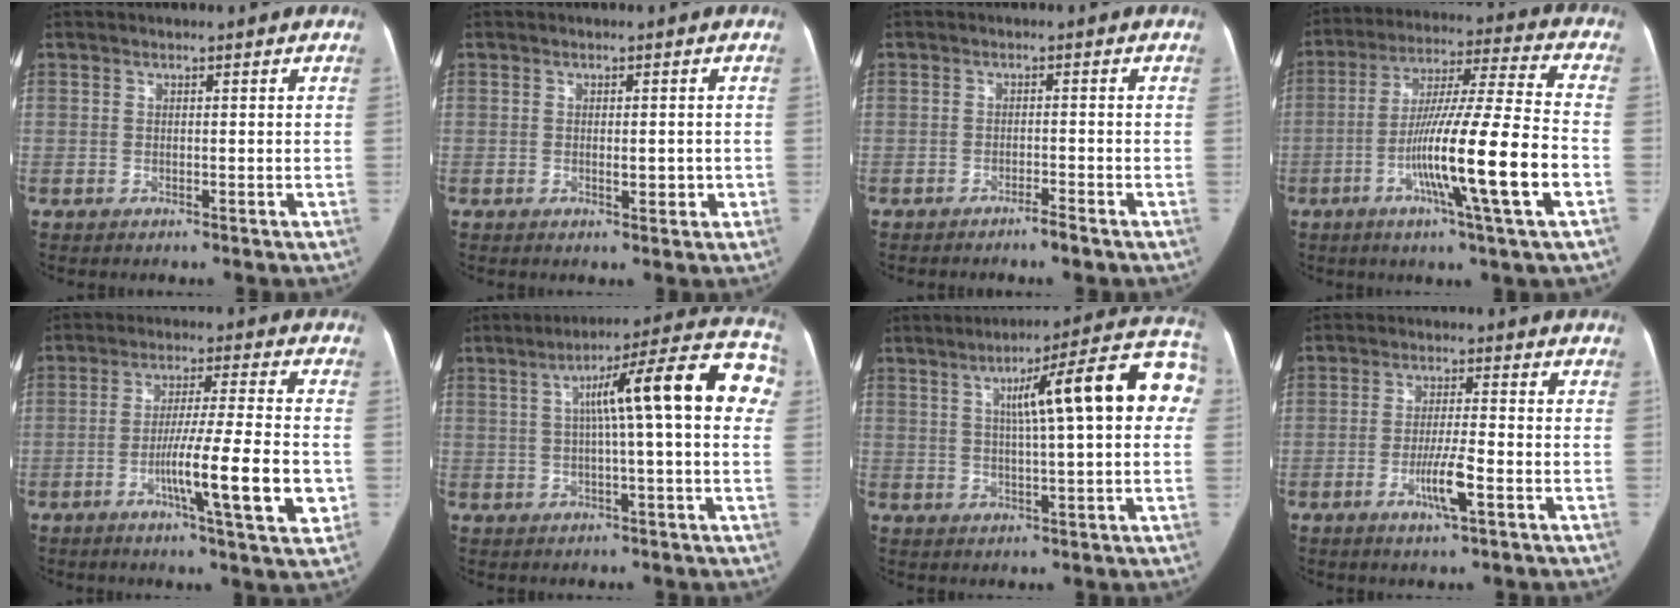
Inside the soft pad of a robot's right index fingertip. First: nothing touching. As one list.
[{"total": 2.6, "force": [-0.4, 1.1, 2.3], "torque": [-0.038, 0.001, -0.003]}, {"total": 2.2, "force": [-1.8, 0.0, 1.2], "torque": [-0.021, -0.001, -0.030]}, {"total": 18.6, "force": [-5.8, -0.6, 17.7], "torque": [-0.299, -0.010, -0.102]}, {"total": 13.4, "force": [-3.9, 0.5, 12.9], "torque": [-0.206, -0.009, -0.065]}, {"total": 17.3, "force": [3.4, 1.6, 16.9], "torque": [-0.231, 0.046, 0.039]}, {"total": 17.8, "force": [4.1, 2.0, 17.2], "torque": [-0.231, 0.045, 0.049]}, {"total": 6.1, "force": [-2.5, 0.5, 5.6], "torque": [-0.105, -0.005, -0.045]}]